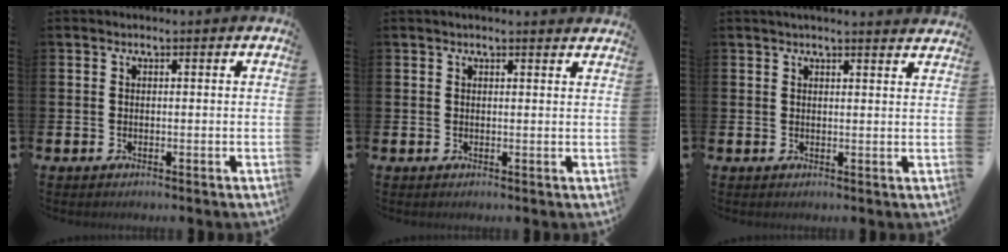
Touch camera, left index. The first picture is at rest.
{"total": 1.1, "force": [1.1, -0.1, 0.2], "torque": [0.006, -0.005, 0.017]}
{"total": 2.3, "force": [2.2, -0.3, 0.3], "torque": [-0.006, -0.013, 0.040]}